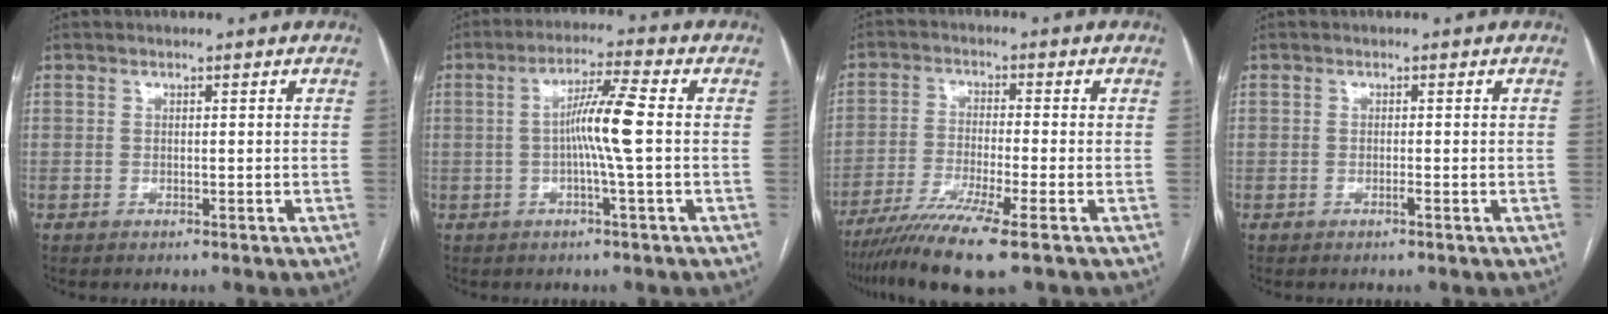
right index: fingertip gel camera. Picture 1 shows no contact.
{"total": 7.1, "force": [-0.3, -0.8, 7.0], "torque": [-0.127, 0.008, -0.008]}
{"total": 10.4, "force": [-7.0, -0.4, 7.7], "torque": [-0.141, -0.024, -0.121]}
{"total": 0.0}